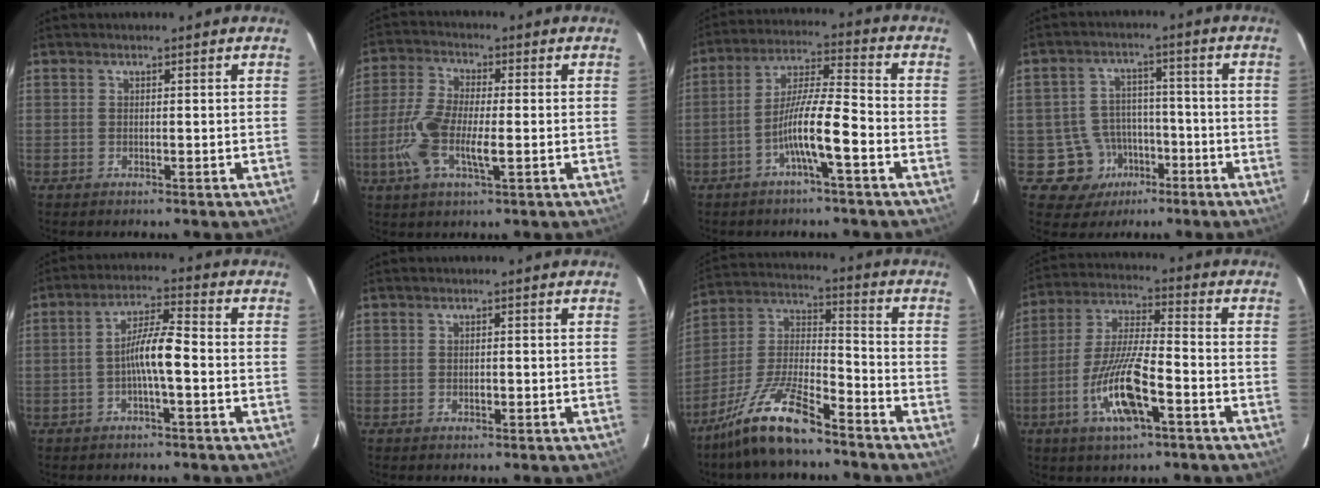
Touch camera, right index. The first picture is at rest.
{"total": 9.4, "force": [-2.1, 2.7, 8.8], "torque": [-0.193, 0.001, -0.040]}
{"total": 9.4, "force": [-3.9, 0.3, 8.6], "torque": [-0.163, 0.013, -0.073]}
{"total": 8.6, "force": [-3.2, 8.0, 0.5], "torque": [-0.002, 0.020, -0.039]}
{"total": 6.4, "force": [-1.3, 0.6, 6.2], "torque": [-0.116, 0.017, -0.026]}
{"total": 0.9, "force": [-0.2, 0.5, 0.6], "torque": [-0.013, 0.000, -0.002]}
{"total": 13.6, "force": [-10.3, 2.3, 8.7], "torque": [-0.183, -0.003, -0.192]}
{"total": 12.4, "force": [-5.1, 2.3, 11.1], "torque": [-0.225, -0.007, -0.091]}